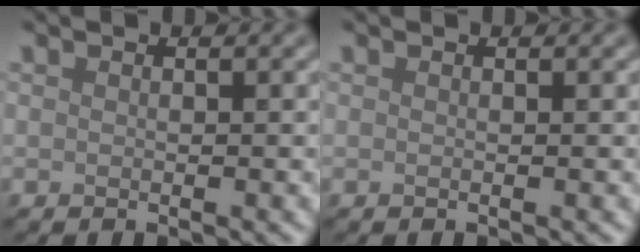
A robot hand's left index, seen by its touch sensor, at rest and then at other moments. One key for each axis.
{"total": 0.0}